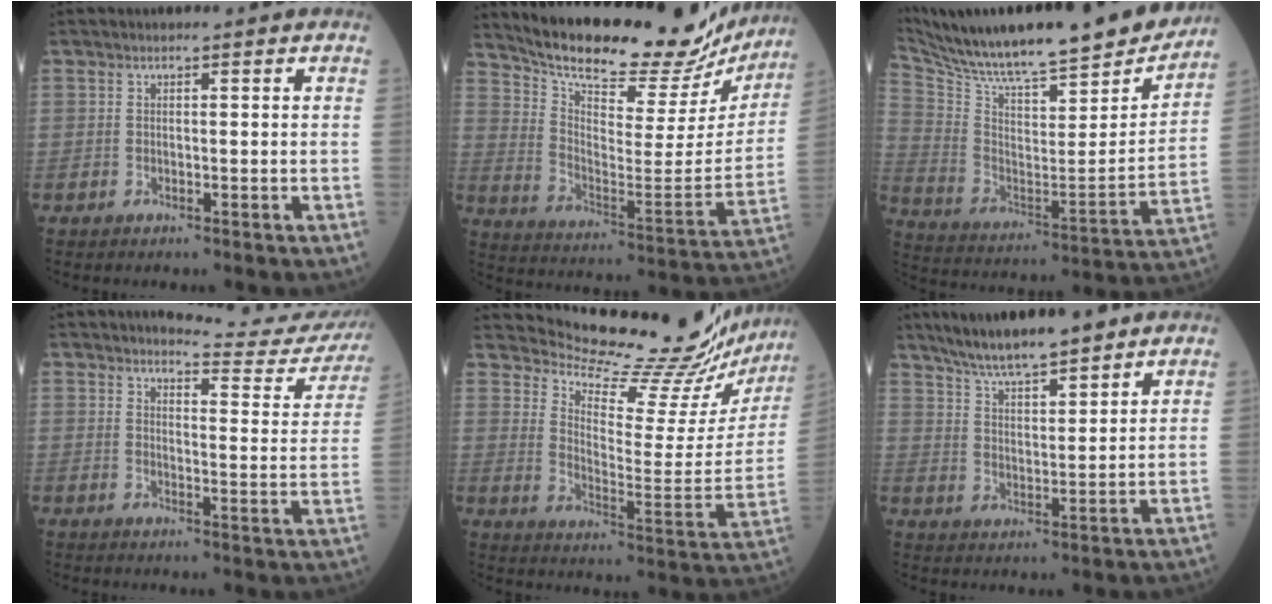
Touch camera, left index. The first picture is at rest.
{"total": 25.8, "force": [23.1, 6.3, 9.5], "torque": [-0.157, -0.041, 0.320]}
{"total": 29.3, "force": [25.6, 4.1, 13.7], "torque": [-0.243, -0.051, 0.373]}
{"total": 12.3, "force": [12.3, 0.0, 0.7], "torque": [-0.001, -0.084, 0.125]}
{"total": 22.6, "force": [21.9, 1.2, 5.5], "torque": [-0.098, -0.108, 0.281]}
{"total": 10.9, "force": [9.2, 1.3, 5.8], "torque": [-0.098, 0.020, 0.161]}